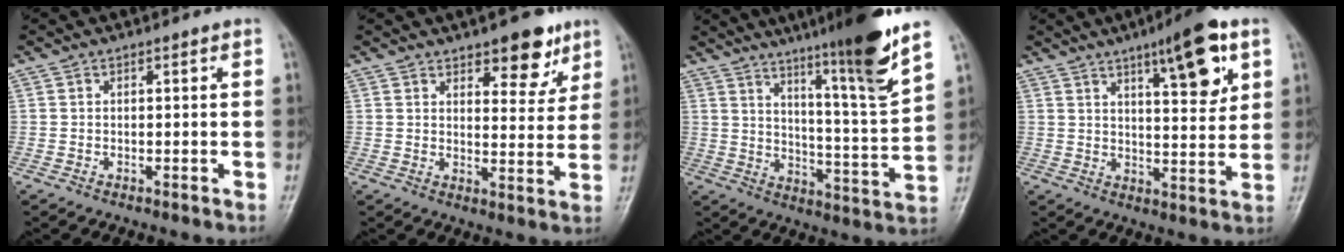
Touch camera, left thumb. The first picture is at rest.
{"total": 8.6, "force": [5.6, 3.9, 5.2], "torque": [-0.037, -0.032, 0.076]}
{"total": 17.8, "force": [12.3, 0.2, 12.9], "torque": [-0.181, -0.069, 0.188]}
{"total": 12.5, "force": [6.3, 3.4, 10.2], "torque": [-0.128, -0.030, 0.090]}